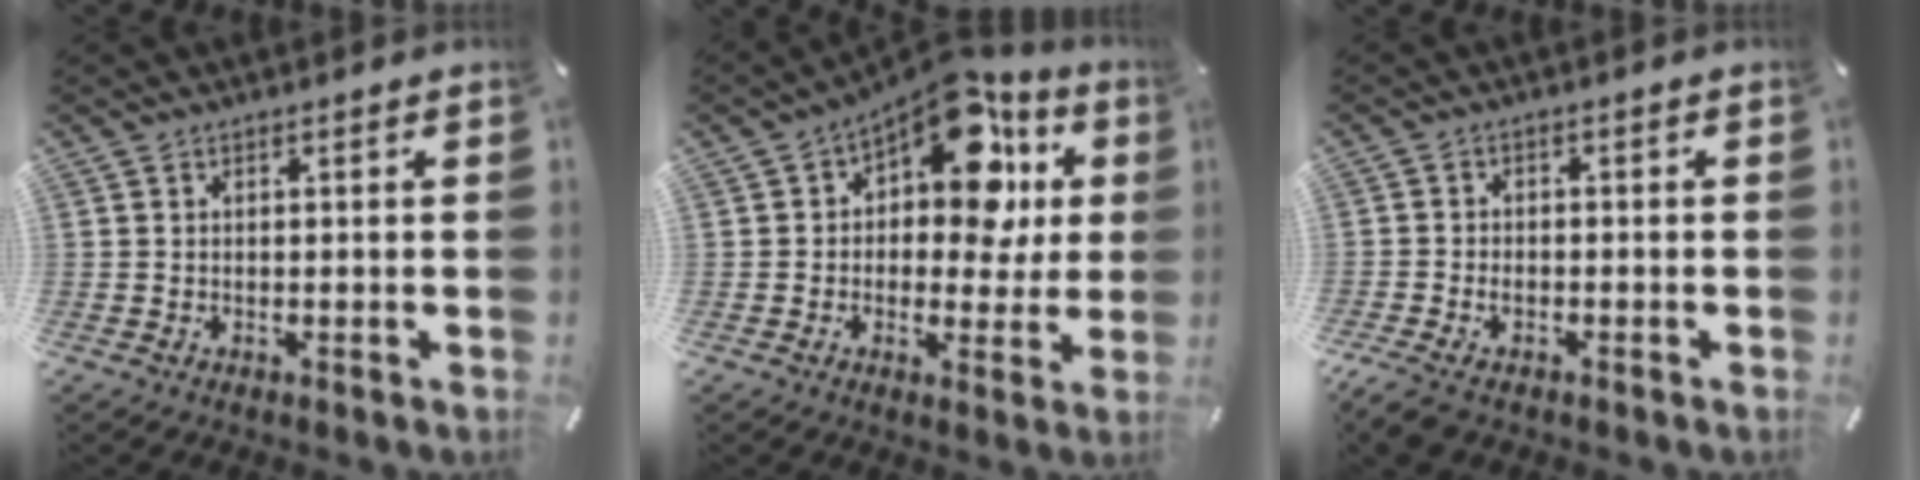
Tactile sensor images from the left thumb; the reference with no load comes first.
{"total": 14.0, "force": [6.5, 8.1, 9.4], "torque": [-0.140, -0.046, 0.115]}
{"total": 3.7, "force": [-1.8, 2.5, 2.0], "torque": [-0.048, 0.005, -0.037]}